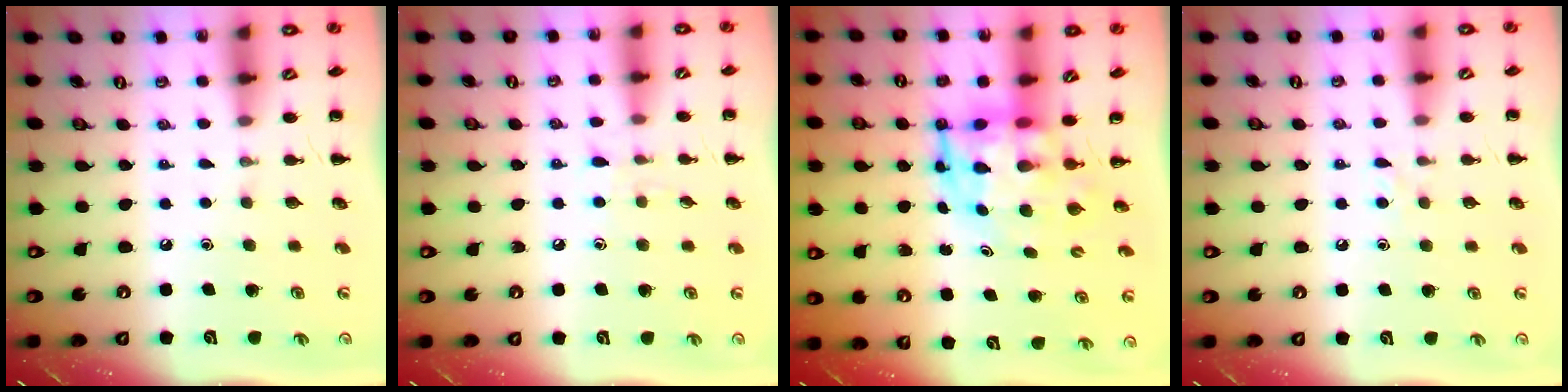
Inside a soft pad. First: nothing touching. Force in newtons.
{"total": 5.5, "press": 5.2, "slide": 1.9}
{"total": 6.5, "press": 6.2, "slide": 2.1}
{"total": 3.3, "press": 3.1, "slide": 1.1}